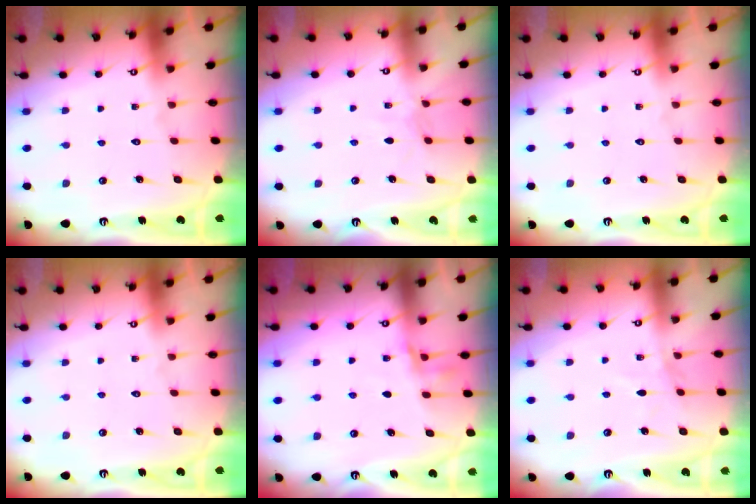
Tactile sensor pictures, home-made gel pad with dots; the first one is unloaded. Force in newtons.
{"total": 3.3, "press": 3.3, "slide": 0.4}
{"total": 0.0}
{"total": 0.0}
{"total": 5.3, "press": 5.2, "slide": 1.2}
{"total": 3.3, "press": 3.3, "slide": 0.4}